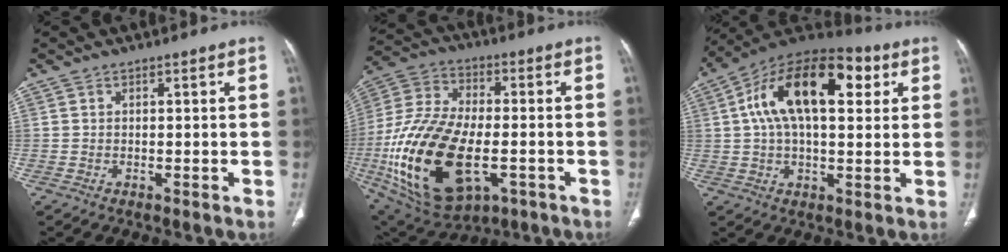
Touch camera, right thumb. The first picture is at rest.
{"total": 26.7, "force": [-6.3, 14.5, 21.5], "torque": [-0.446, -0.002, -0.089]}
{"total": 20.7, "force": [5.8, 10.4, 16.9], "torque": [-0.269, 0.027, 0.084]}